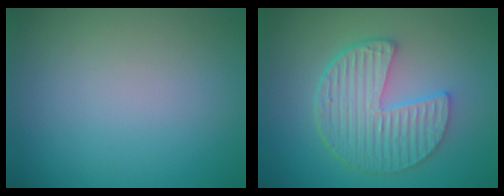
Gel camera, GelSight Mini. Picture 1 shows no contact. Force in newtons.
{"total": 6.3, "press": 4.8, "slide": 4.1}